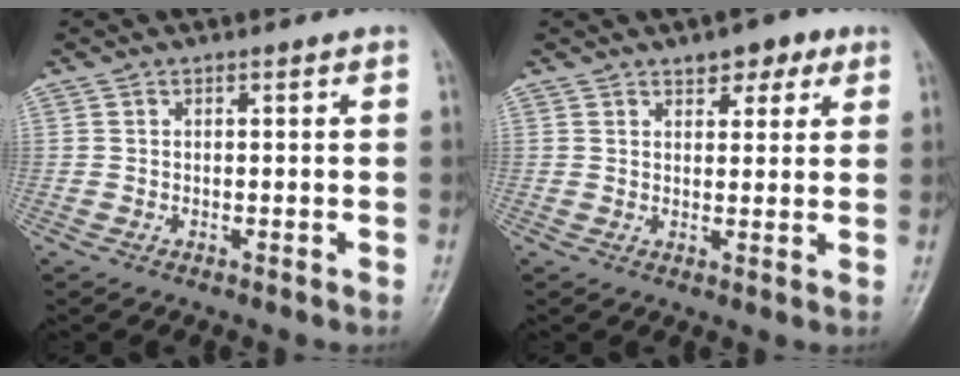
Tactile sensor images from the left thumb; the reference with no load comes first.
{"total": 5.3, "force": [3.2, 2.8, 3.1], "torque": [-0.015, -0.012, 0.041]}